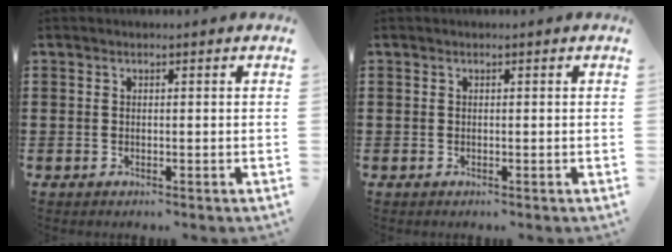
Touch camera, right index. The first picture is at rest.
{"total": 0.0}